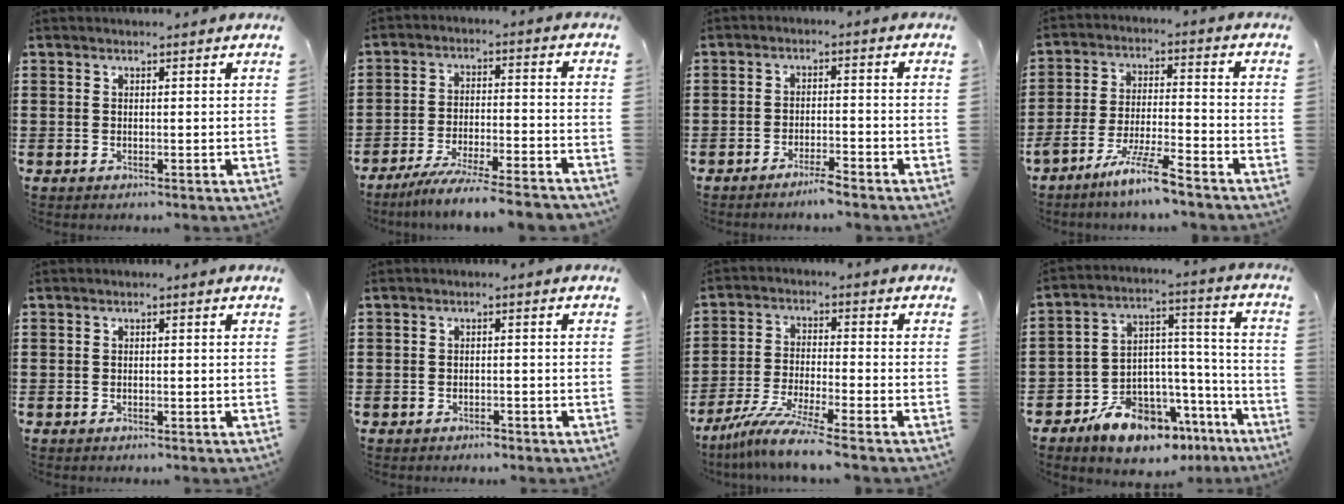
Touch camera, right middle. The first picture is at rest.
{"total": 6.5, "force": [-5.9, -0.3, 2.6], "torque": [-0.055, -0.015, -0.115]}
{"total": 2.3, "force": [-2.0, 0.0, 1.1], "torque": [-0.019, 0.002, -0.037]}
{"total": 7.5, "force": [-6.1, -0.2, 4.2], "torque": [-0.093, -0.014, -0.121]}
{"total": 0.0}
{"total": 0.7, "force": [-0.6, 0.1, 0.2], "torque": [-0.006, -0.001, -0.012]}
{"total": 7.2, "force": [-6.1, -0.5, 3.8], "torque": [-0.085, -0.020, -0.119]}
{"total": 11.3, "force": [-9.5, 5.1, 3.5], "torque": [-0.058, 0.050, -0.173]}